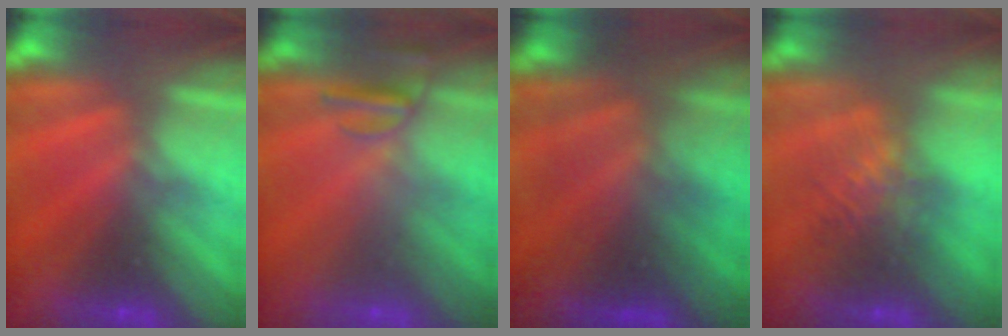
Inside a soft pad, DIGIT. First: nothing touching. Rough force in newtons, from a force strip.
{"total": 2.4}
{"total": 4.2}
{"total": 4.7}